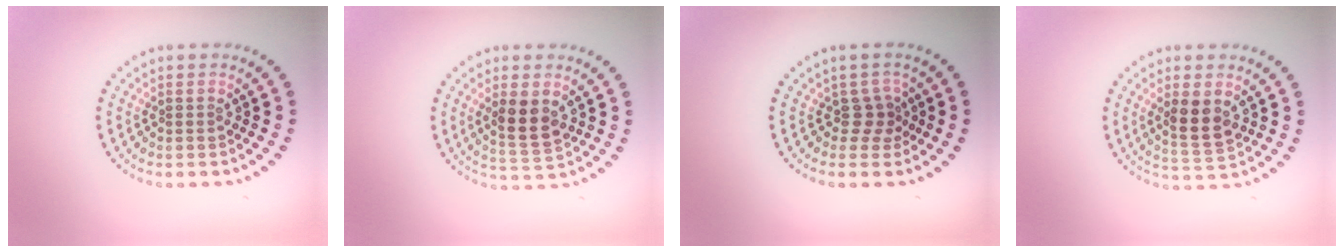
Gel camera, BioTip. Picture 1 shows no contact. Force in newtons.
{"total": 3.6, "press": 3.4, "slide": 1.0}
{"total": 1.9, "press": 1.2, "slide": 1.5}
{"total": 3.6, "press": 3.4, "slide": 1.0}